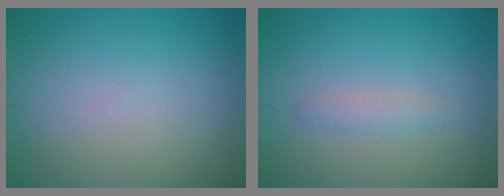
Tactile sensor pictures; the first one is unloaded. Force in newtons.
{"total": 1.3, "press": 1.3, "slide": 0.1}